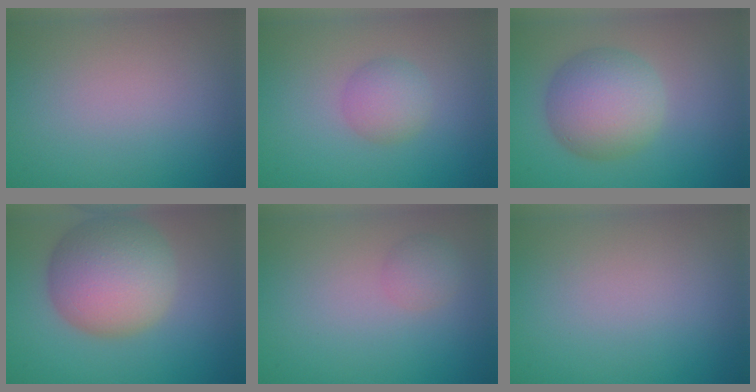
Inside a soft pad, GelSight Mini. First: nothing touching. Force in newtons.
{"total": 2.4, "press": 2.4, "slide": 0.1}
{"total": 6.3, "press": 6.3, "slide": 0.1}
{"total": 9.0, "press": 9.0, "slide": 0.3}
{"total": 1.4, "press": 1.4, "slide": 0.1}
{"total": 0.0}